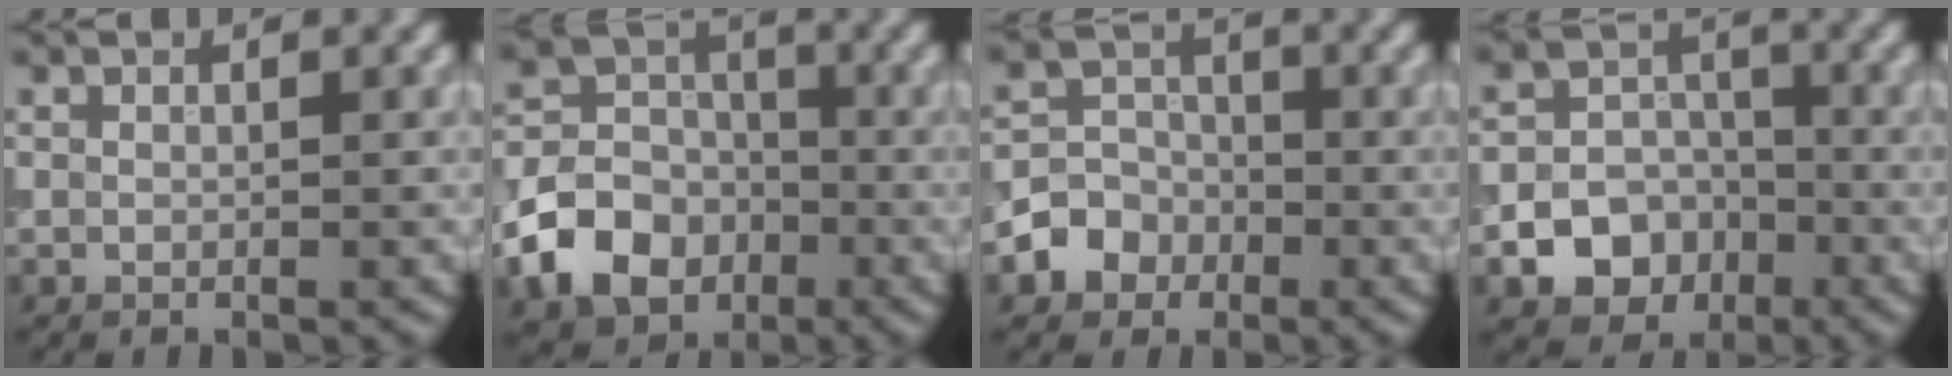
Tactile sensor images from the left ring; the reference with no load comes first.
{"total": 7.5, "force": [-3.2, 5.8, 3.4], "torque": [-0.052, 0.000, -0.071]}
{"total": 4.1, "force": [-1.7, 3.6, 1.1], "torque": [0.006, 0.002, -0.051]}
{"total": 8.6, "force": [-3.8, 7.3, 2.4], "torque": [-0.017, -0.018, -0.079]}